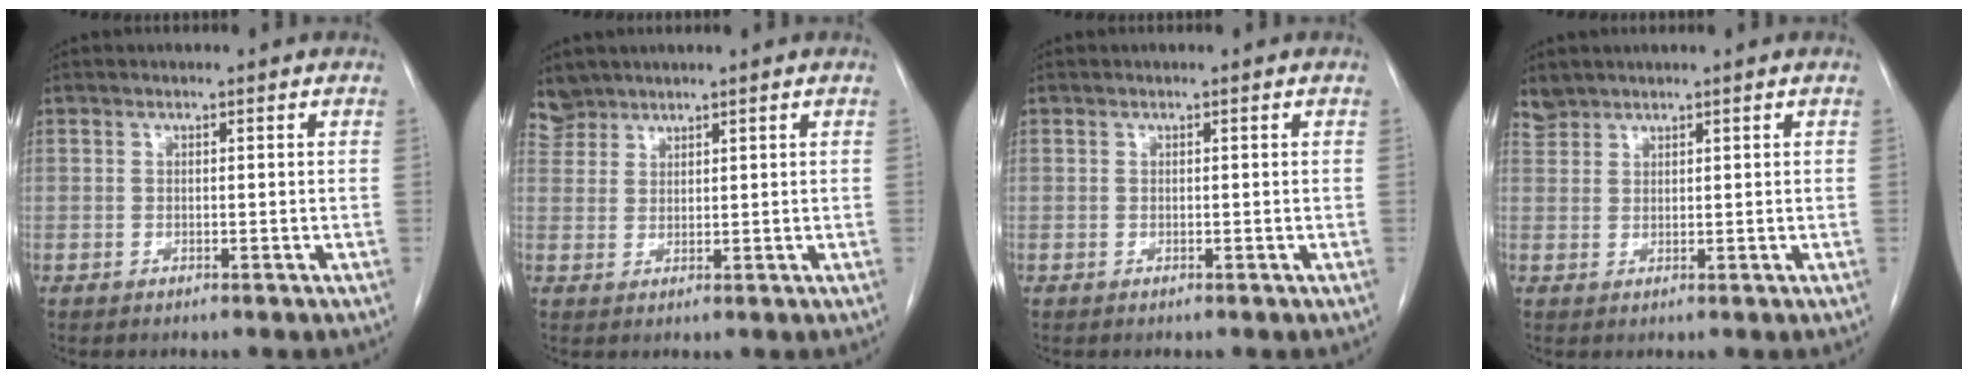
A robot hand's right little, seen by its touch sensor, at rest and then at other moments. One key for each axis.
{"total": 2.4, "fx": 2.2, "fy": 0.8, "fz": -0.6, "tx": 0.015, "ty": 0.007, "tz": 0.046}
{"total": 0.0}
{"total": 1.5, "fx": 1.4, "fy": 0.3, "fz": -0.4, "tx": 0.006, "ty": 0.006, "tz": 0.030}